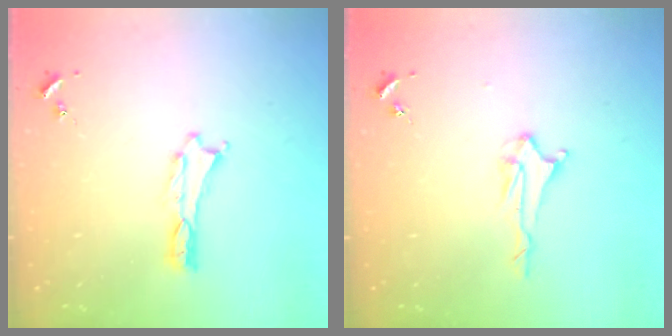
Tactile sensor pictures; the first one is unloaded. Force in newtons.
{"total": 2.0, "press": 2.0, "slide": 0.4}